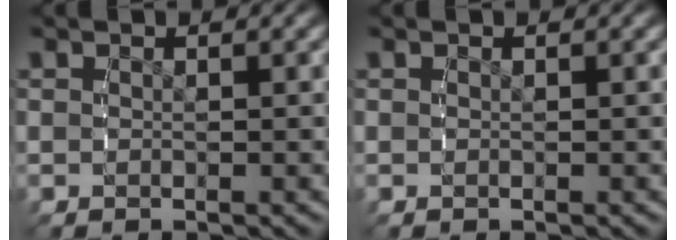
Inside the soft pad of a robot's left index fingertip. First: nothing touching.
{"total": 0.0}